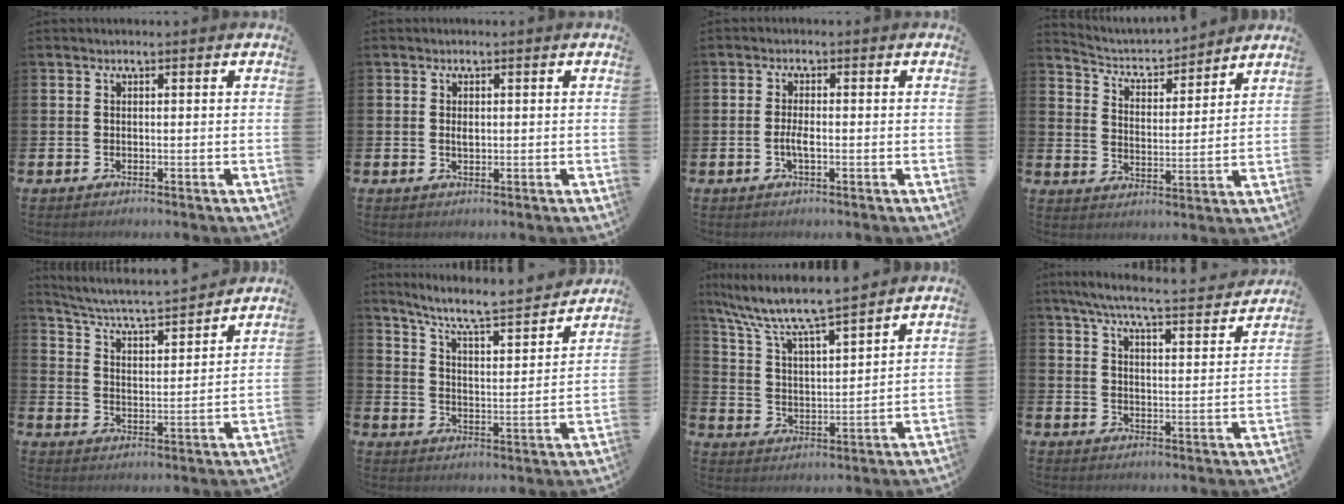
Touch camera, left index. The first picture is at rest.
{"total": 1.0, "force": [0.2, 0.6, 0.8], "torque": [-0.003, -0.001, 0.000]}
{"total": 2.1, "force": [-0.5, 0.6, 1.9], "torque": [-0.030, -0.001, -0.011]}
{"total": 4.8, "force": [4.6, 0.9, 1.0], "torque": [-0.049, -0.035, 0.076]}
{"total": 5.3, "force": [5.1, -0.2, 1.4], "torque": [-0.055, -0.047, 0.083]}
{"total": 7.7, "force": [7.0, 0.4, 3.0], "torque": [-0.084, -0.055, 0.117]}
{"total": 8.4, "force": [7.8, 0.6, 3.2], "torque": [-0.101, -0.048, 0.133]}
{"total": 7.0, "force": [6.4, 0.5, 2.8], "torque": [-0.073, -0.042, 0.109]}